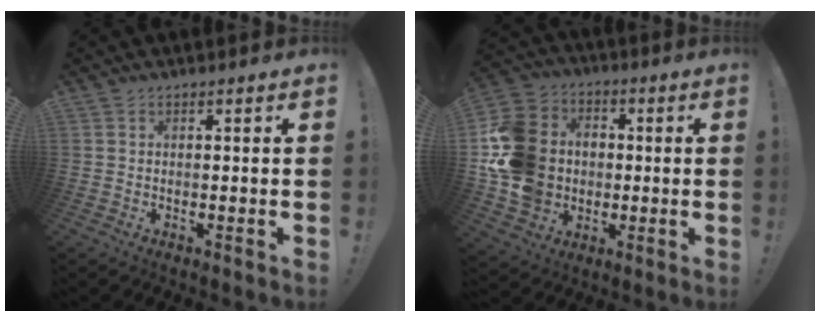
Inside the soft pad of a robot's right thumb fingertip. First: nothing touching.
{"total": 19.5, "force": [-0.8, 16.5, 10.2], "torque": [-0.193, 0.017, 0.000]}